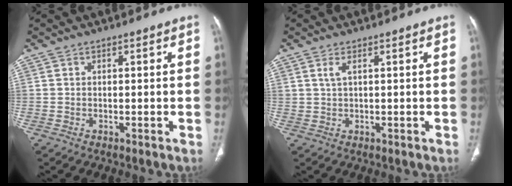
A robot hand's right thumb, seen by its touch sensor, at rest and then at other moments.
{"total": 1.8, "force": [0.8, 0.6, 1.4], "torque": [-0.036, 0.001, 0.023]}